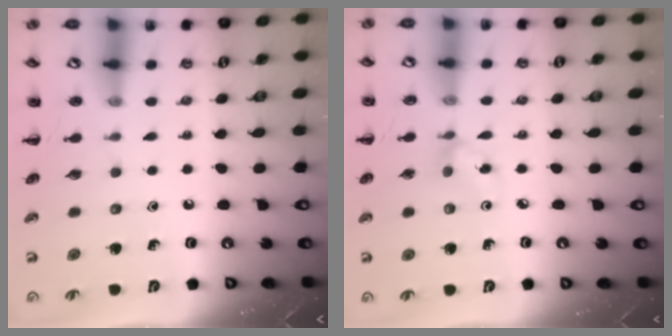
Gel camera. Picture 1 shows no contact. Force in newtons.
{"total": 3.5, "press": 3.3, "slide": 1.2}